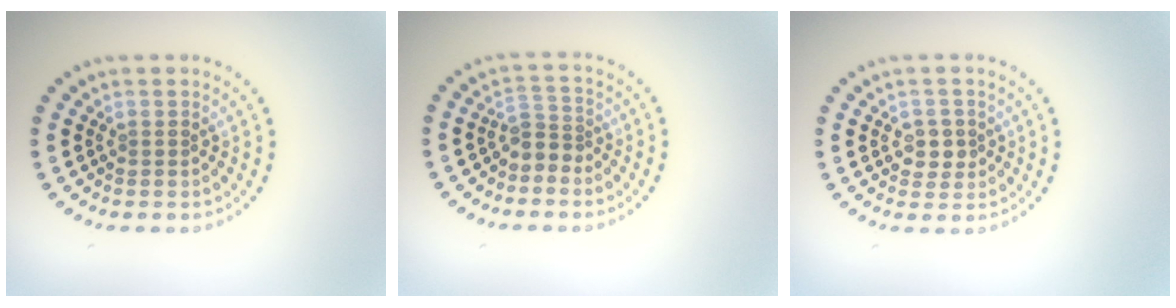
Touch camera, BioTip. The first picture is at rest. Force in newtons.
{"total": 2.2, "press": 1.7, "slide": 1.4}
{"total": 2.0, "press": 1.9, "slide": 0.6}